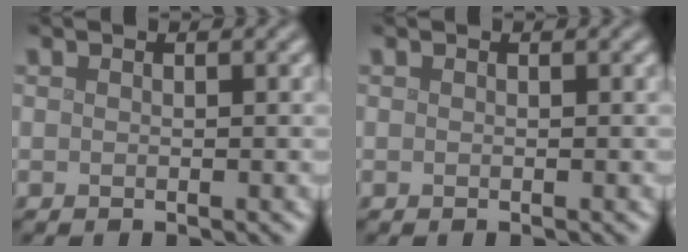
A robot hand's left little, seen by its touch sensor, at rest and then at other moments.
{"total": 0.0}